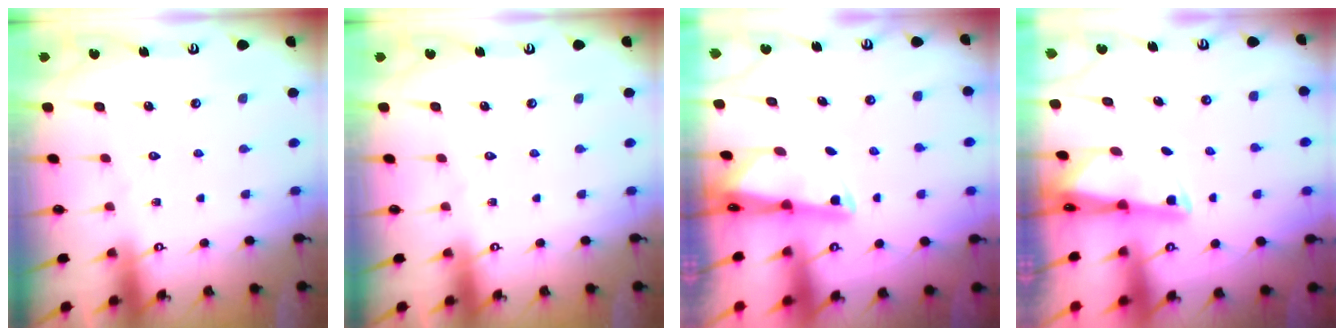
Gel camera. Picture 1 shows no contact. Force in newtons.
{"total": 0.0}
{"total": 1.9, "press": 1.9, "slide": 0.4}
{"total": 1.9, "press": 1.9, "slide": 0.4}